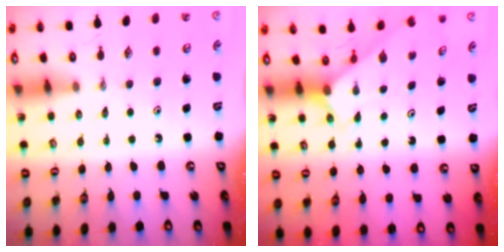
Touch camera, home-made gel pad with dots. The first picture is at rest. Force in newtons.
{"total": 1.8, "press": 1.8, "slide": 0.2}